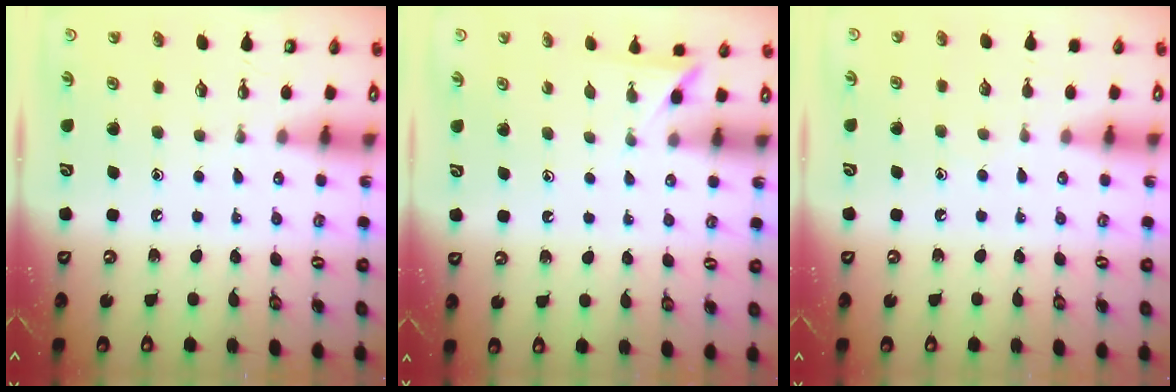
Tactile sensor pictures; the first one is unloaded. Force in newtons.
{"total": 2.3, "press": 2.3, "slide": 0.2}
{"total": 4.2, "press": 4.2, "slide": 0.5}